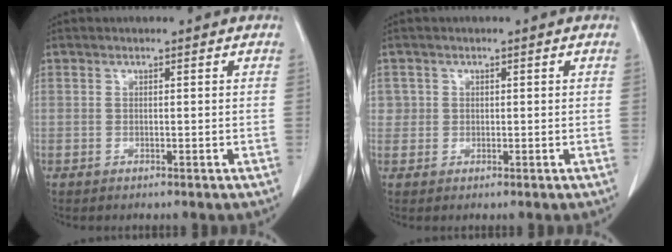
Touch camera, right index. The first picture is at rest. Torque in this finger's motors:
{"motor_torque": [0.04, -0.03, 0.07, 0.02]}